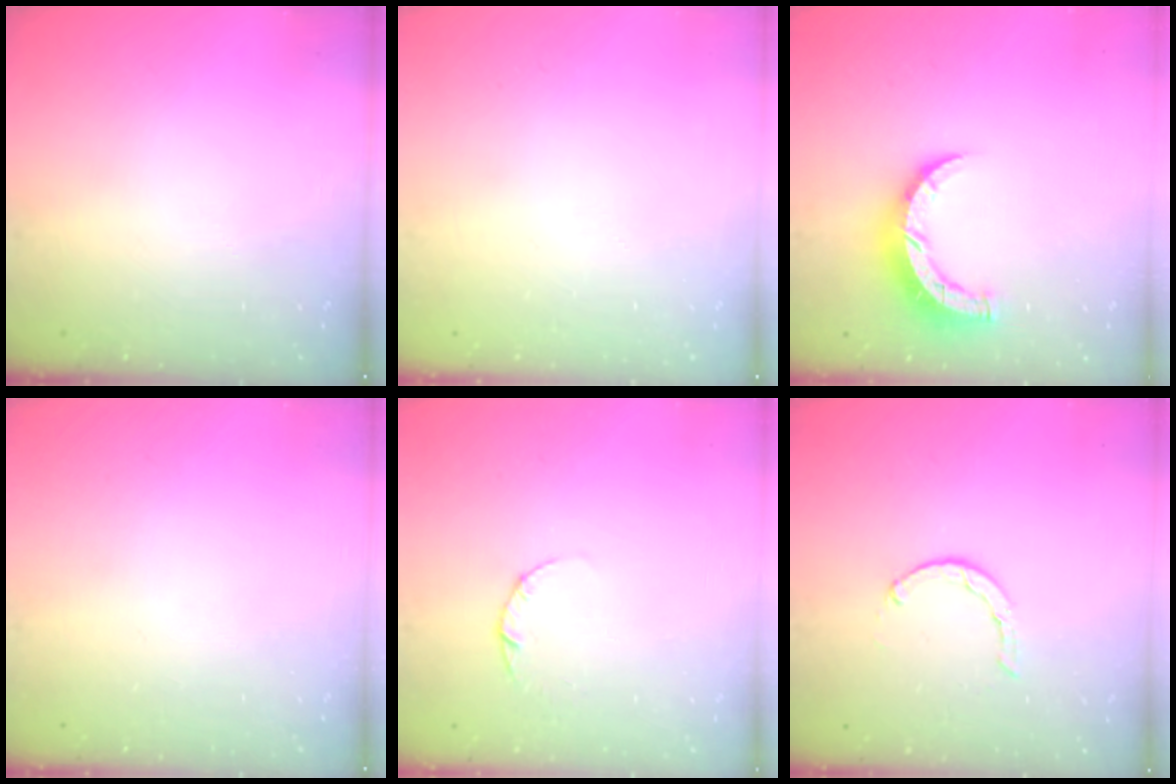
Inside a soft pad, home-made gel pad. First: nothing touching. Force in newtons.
{"total": 0.0}
{"total": 7.9, "press": 7.9, "slide": 0.5}
{"total": 0.0}
{"total": 2.2, "press": 2.2, "slide": 0.3}
{"total": 1.5, "press": 1.5, "slide": 0.2}